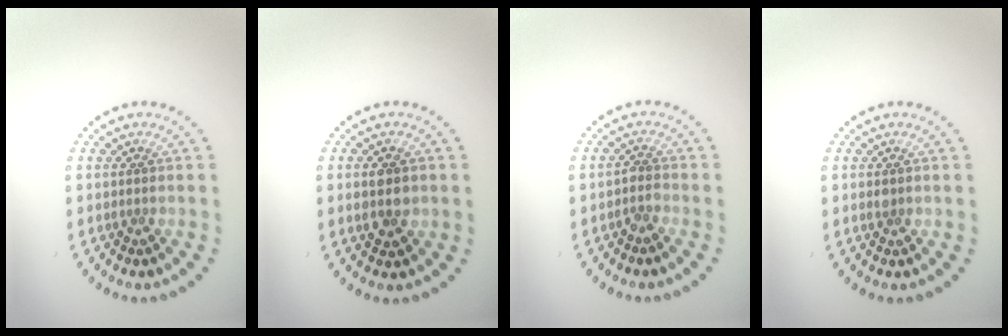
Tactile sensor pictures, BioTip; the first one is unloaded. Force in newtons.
{"total": 2.8, "press": 2.8, "slide": 0.1}
{"total": 1.1, "press": 1.0, "slide": 0.5}
{"total": 0.6, "press": 0.6, "slide": 0.1}